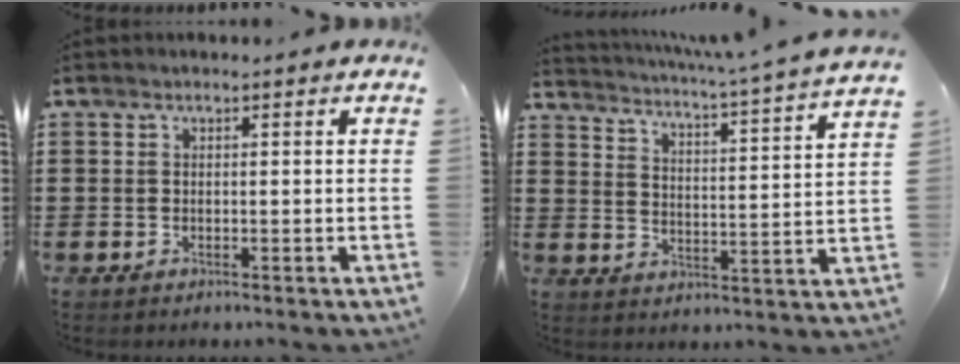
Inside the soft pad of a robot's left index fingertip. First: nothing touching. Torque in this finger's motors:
{"motor_torque": [0.03, 0.06, 0.10, 0.09]}